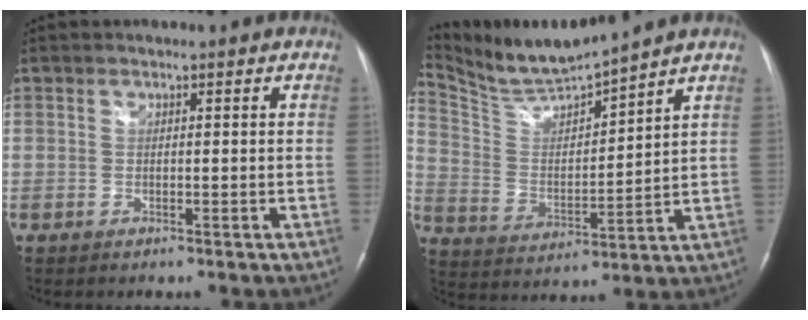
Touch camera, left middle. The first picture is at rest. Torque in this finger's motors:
{"motor_torque": [-0.19, -0.45, -0.13, 0.00]}